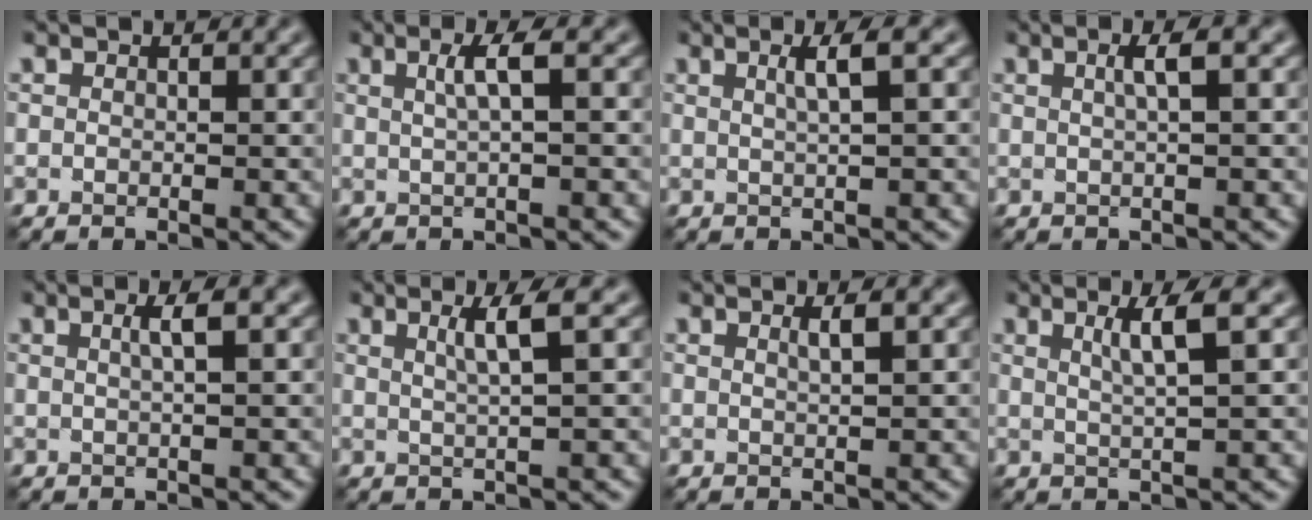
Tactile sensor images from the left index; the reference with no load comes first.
{"total": 2.6, "force": [0.7, 0.5, 2.4], "torque": [-0.039, 0.008, 0.008]}
{"total": 2.4, "force": [0.8, 0.5, 2.2], "torque": [-0.031, 0.008, 0.009]}
{"total": 2.3, "force": [0.6, 0.4, 2.2], "torque": [-0.034, 0.009, 0.006]}
{"total": 2.2, "force": [0.6, 0.4, 2.1], "torque": [-0.032, 0.008, 0.006]}
{"total": 2.9, "force": [1.0, 0.4, 2.7], "torque": [-0.038, 0.006, 0.014]}
{"total": 1.5, "force": [0.6, 0.3, 1.3], "torque": [-0.016, 0.006, 0.005]}
{"total": 3.2, "force": [1.2, 0.4, 2.9], "torque": [-0.041, 0.005, 0.018]}